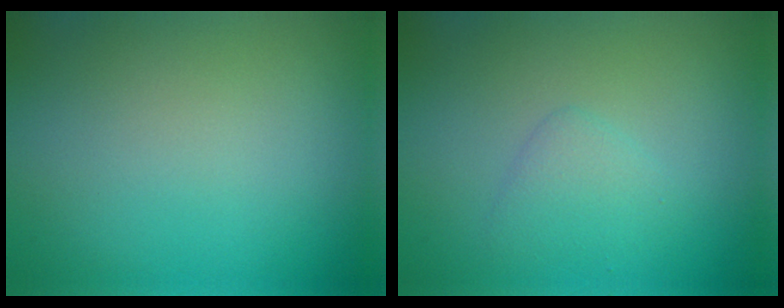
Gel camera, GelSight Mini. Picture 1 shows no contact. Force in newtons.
{"total": 1.6, "press": 1.6, "slide": 0.2}